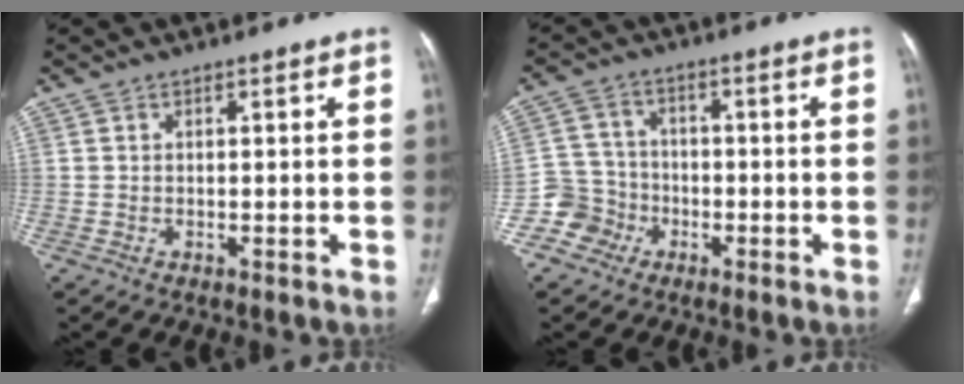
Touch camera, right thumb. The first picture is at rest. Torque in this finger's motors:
{"motor_torque": [0.03, 0.15, -0.17, 0.13, 0.02]}